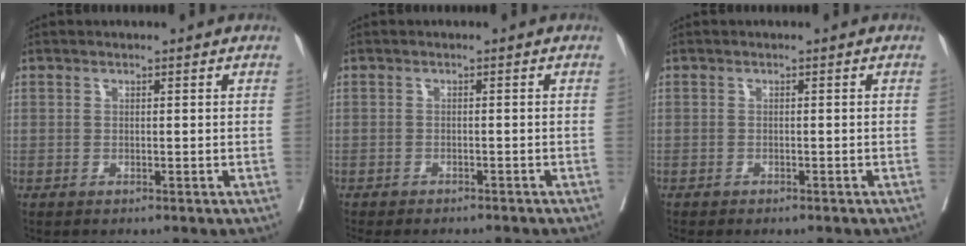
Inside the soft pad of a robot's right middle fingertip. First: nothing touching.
{"total": 8.6, "force": [-7.8, 1.9, 3.1], "torque": [-0.043, -0.011, -0.097]}
{"total": 2.4, "force": [-2.0, 0.6, 1.1], "torque": [-0.018, -0.007, -0.024]}